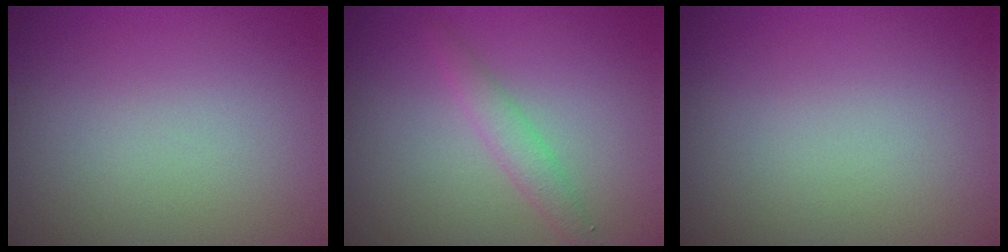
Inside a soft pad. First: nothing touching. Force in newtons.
{"total": 1.9, "press": 1.9, "slide": 0.1}
{"total": 0.0}